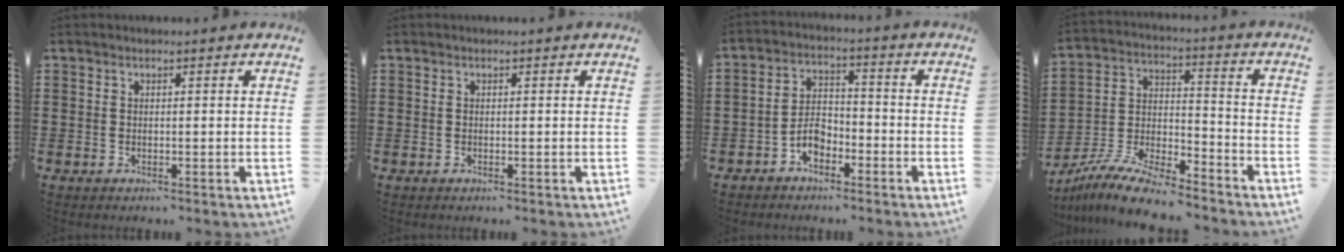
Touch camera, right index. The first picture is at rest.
{"total": 0.0}
{"total": 4.7, "force": [-2.7, 2.7, 2.8], "torque": [-0.065, 0.006, -0.055]}
{"total": 10.2, "force": [-9.2, 1.8, 4.1], "torque": [-0.081, 0.022, -0.180]}